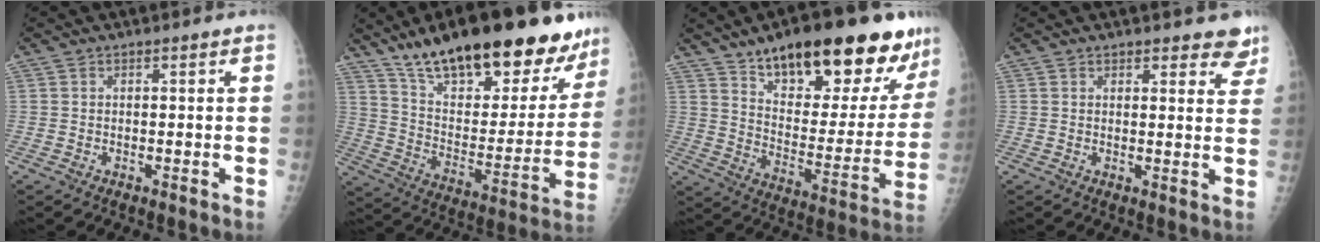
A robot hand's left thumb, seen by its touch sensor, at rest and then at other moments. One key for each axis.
{"total": 30.8, "fx": 22.4, "fy": 10.6, "fz": 18.3, "tx": -0.240, "ty": -0.073, "tz": 0.342}
{"total": 27.6, "fx": 18.0, "fy": 9.5, "fz": 18.7, "tx": -0.228, "ty": -0.063, "tz": 0.273}
{"total": 5.5, "fx": 4.8, "fy": 2.2, "fz": 1.7, "tx": 0.020, "ty": -0.025, "tz": 0.047}